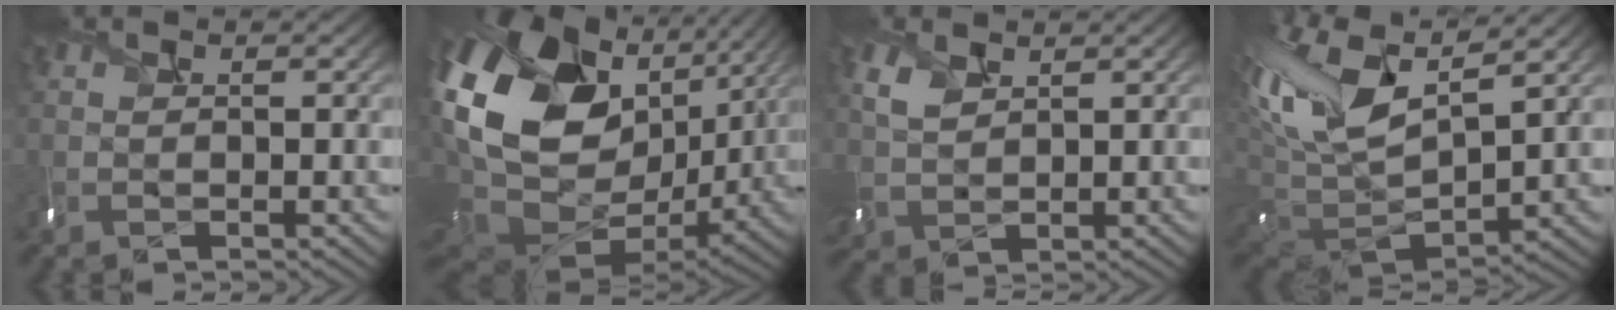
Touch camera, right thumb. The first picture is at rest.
{"total": 21.2, "force": [4.7, 14.8, 14.5], "torque": [-0.312, -0.021, 0.120]}
{"total": 3.7, "force": [1.9, 2.3, 2.2], "torque": [-0.071, 0.000, 0.045]}
{"total": 14.6, "force": [5.1, 7.0, 11.8], "torque": [-0.271, 0.006, 0.096]}